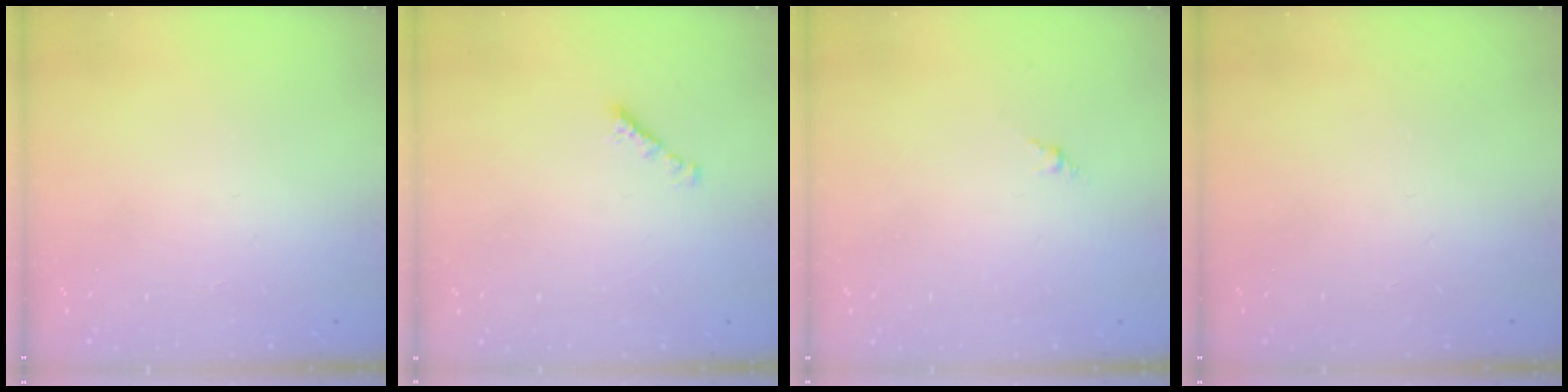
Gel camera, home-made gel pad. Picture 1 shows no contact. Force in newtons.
{"total": 1.8, "press": 1.7, "slide": 0.6}
{"total": 1.5, "press": 1.4, "slide": 0.6}
{"total": 0.0}